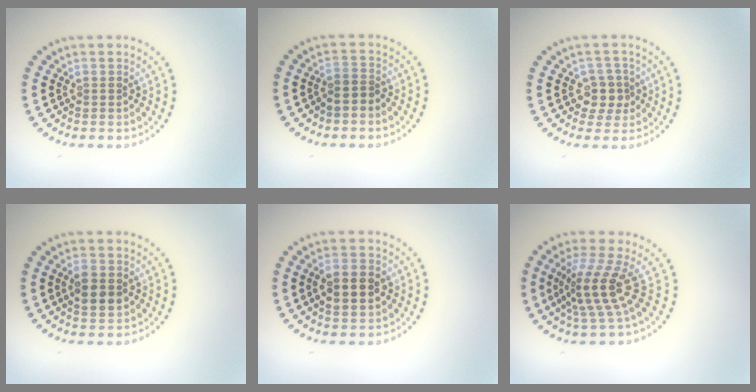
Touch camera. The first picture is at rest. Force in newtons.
{"total": 1.6, "press": 1.4, "slide": 0.8}
{"total": 2.5, "press": 2.2, "slide": 1.1}
{"total": 3.2, "press": 3.2, "slide": 0.1}
{"total": 3.4, "press": 3.4, "slide": 0.1}
{"total": 4.1, "press": 2.8, "slide": 3.0}